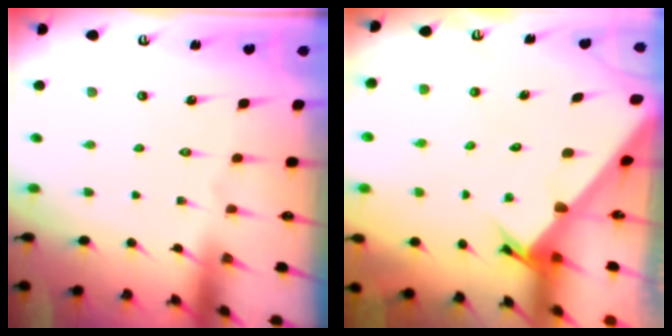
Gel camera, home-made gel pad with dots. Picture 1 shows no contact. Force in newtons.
{"total": 2.8, "press": 2.8, "slide": 0.3}